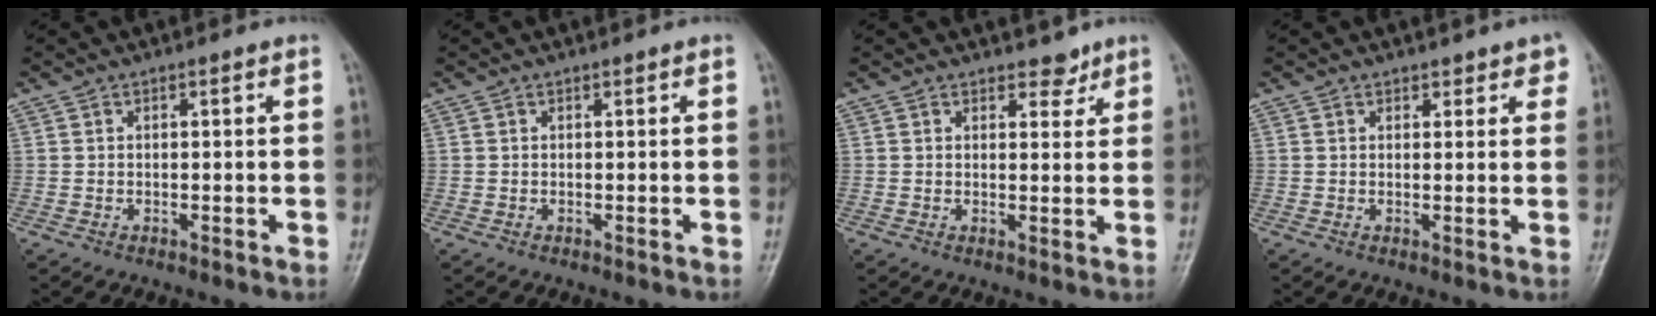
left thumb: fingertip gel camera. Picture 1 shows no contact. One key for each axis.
{"total": 0.0}
{"total": 2.8, "fx": 2.2, "fy": 1.5, "fz": 0.8, "tx": 0.008, "ty": -0.014, "tz": 0.029}
{"total": 2.2, "fx": 1.6, "fy": 1.3, "fz": 0.6, "tx": 0.021, "ty": -0.007, "tz": 0.014}